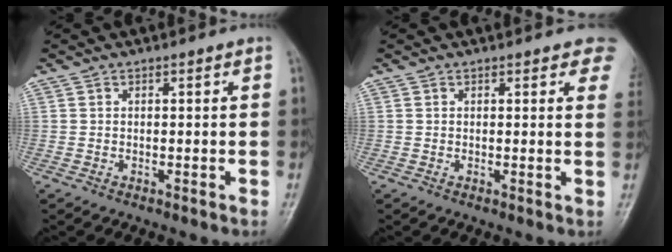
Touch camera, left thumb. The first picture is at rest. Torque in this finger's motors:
{"motor_torque": [1.16, 0.70, 0.71, -0.82, 0.00]}